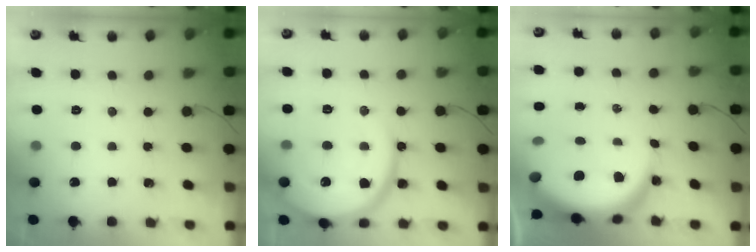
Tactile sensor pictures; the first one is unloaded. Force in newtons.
{"total": 15.9, "press": 15.8, "slide": 1.5}
{"total": 13.2, "press": 13.1, "slide": 1.4}